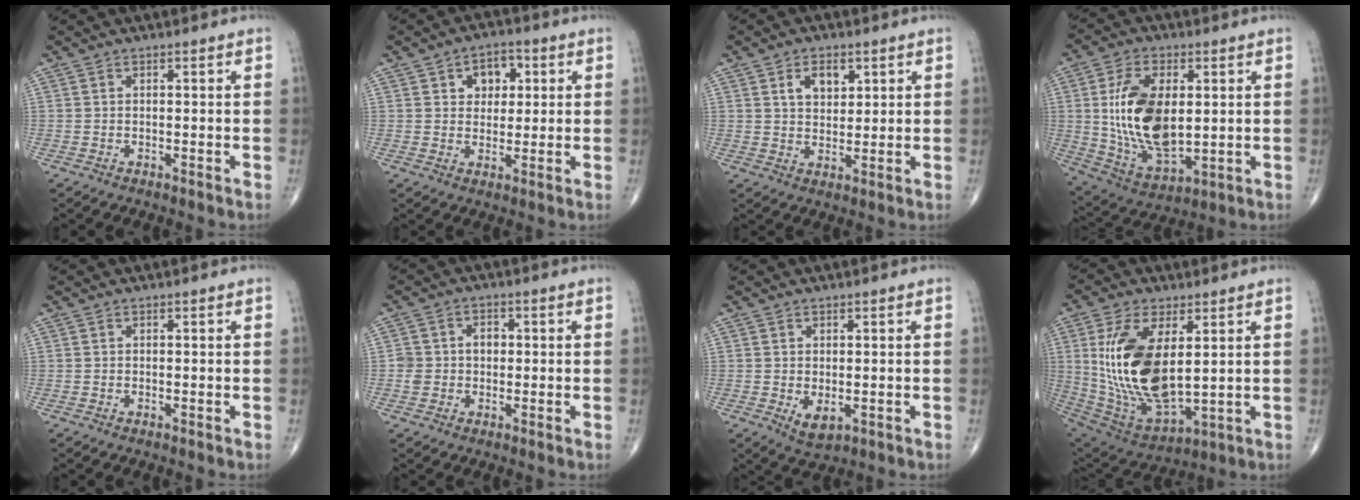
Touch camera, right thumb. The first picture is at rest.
{"total": 6.4, "force": [2.1, 4.7, 3.9], "torque": [-0.022, -0.002, 0.026]}
{"total": 5.7, "force": [2.5, 3.5, 3.7], "torque": [-0.041, -0.014, 0.043]}
{"total": 17.4, "force": [1.9, 9.4, 14.5], "torque": [-0.263, -0.017, 0.048]}
{"total": 0.0}
{"total": 4.4, "force": [0.1, 3.8, 2.2], "torque": [-0.020, 0.013, 0.002]}
{"total": 3.6, "force": [-0.6, 2.0, 2.9], "torque": [-0.042, -0.008, 0.002]}
{"total": 20.0, "force": [3.2, 9.6, 17.2], "torque": [-0.339, -0.025, 0.078]}